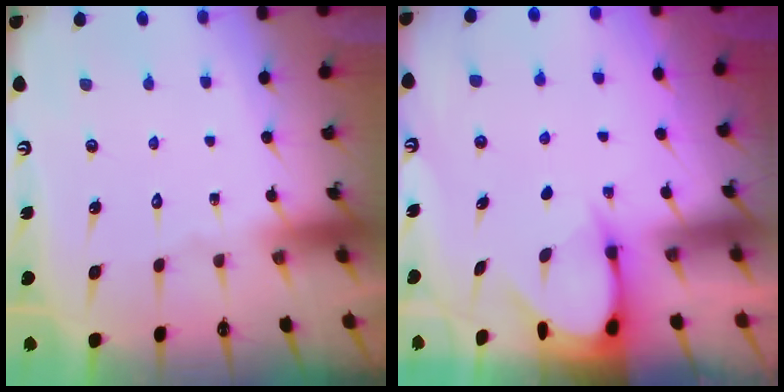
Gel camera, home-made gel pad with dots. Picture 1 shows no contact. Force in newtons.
{"total": 3.7, "press": 3.7, "slide": 0.3}